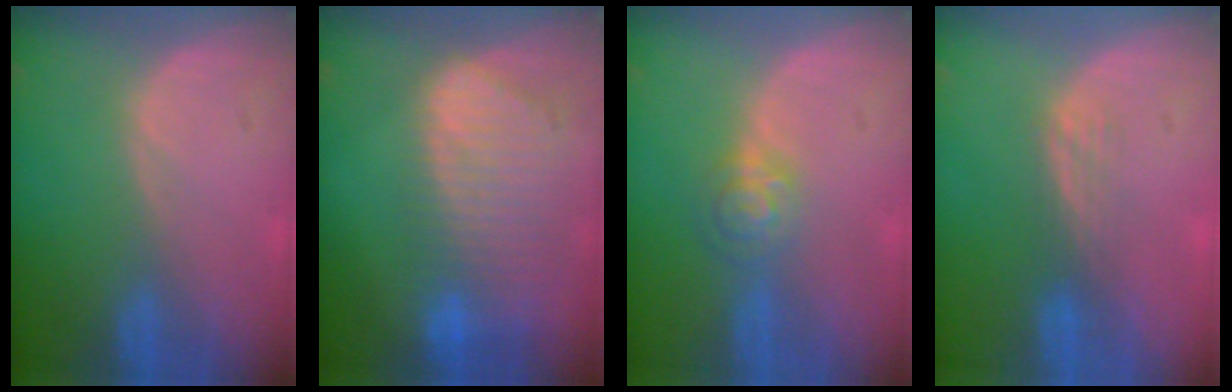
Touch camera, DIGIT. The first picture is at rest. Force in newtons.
{"total": 10.4, "press": 8.7, "slide": 5.5}
{"total": 4.1, "press": 3.7, "slide": 1.7}
{"total": 2.2, "press": 2.2, "slide": 0.2}